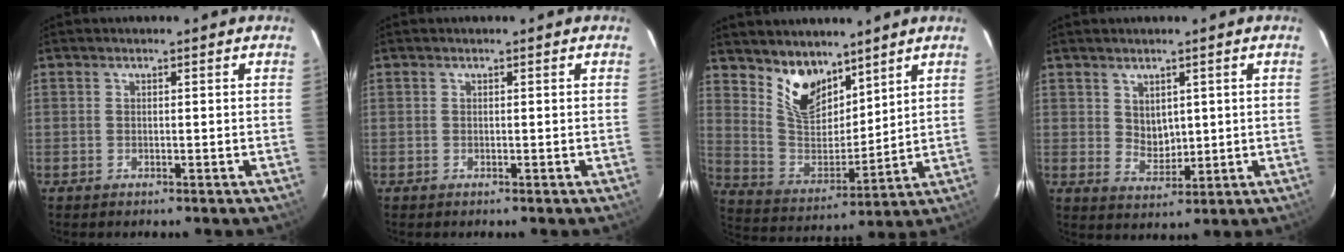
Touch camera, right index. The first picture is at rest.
{"total": 0.0}
{"total": 11.4, "force": [8.2, 5.9, 5.3], "torque": [-0.105, 0.001, 0.164]}
{"total": 4.0, "force": [1.8, 3.0, 1.9], "torque": [-0.027, -0.004, 0.042]}